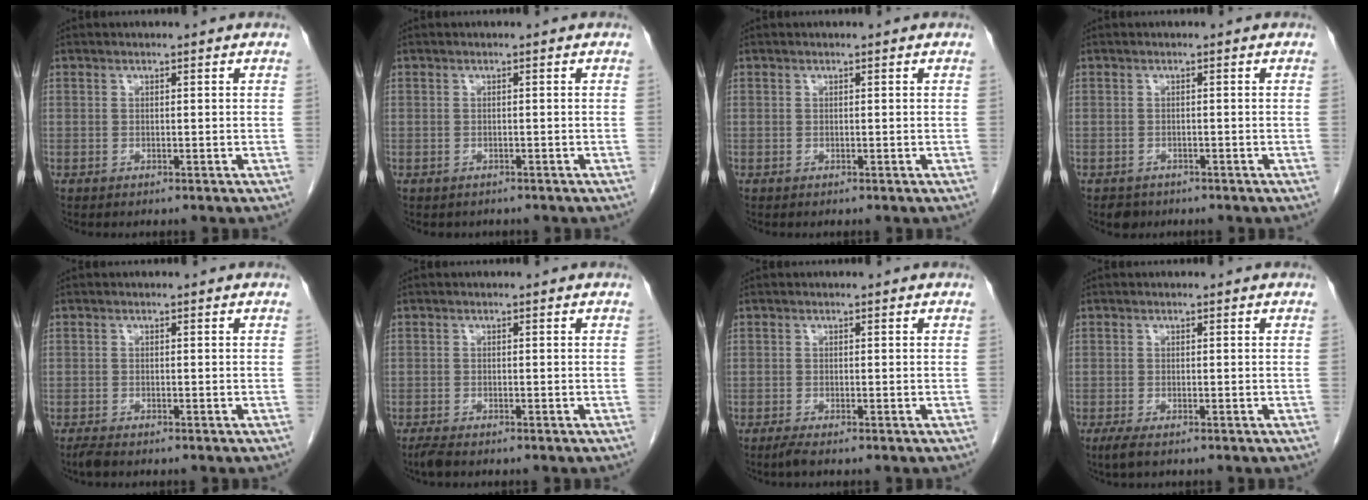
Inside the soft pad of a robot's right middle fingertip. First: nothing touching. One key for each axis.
{"total": 1.1, "fx": -1.0, "fy": 0.6, "fz": 0.1, "tx": -0.010, "ty": 0.000, "tz": -0.012}
{"total": 0.0}
{"total": 2.0, "fx": -1.5, "fy": 1.3, "fz": 0.4, "tx": -0.009, "ty": 0.001, "tz": -0.020}
{"total": 1.5, "fx": -1.2, "fy": 0.3, "fz": 0.8, "tx": -0.026, "ty": -0.006, "tz": -0.024}
{"total": 1.7, "fx": -1.4, "fy": 0.3, "fz": 0.9, "tx": -0.029, "ty": -0.007, "tz": -0.027}
{"total": 1.1, "fx": -0.8, "fy": -0.1, "fz": 0.7, "tx": -0.024, "ty": -0.006, "tz": -0.019}
{"total": 1.8, "fx": -1.1, "fy": 0.3, "fz": 1.3, "tx": -0.034, "ty": -0.007, "tz": -0.022}